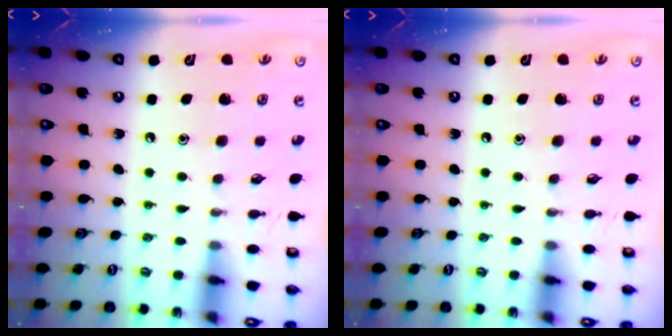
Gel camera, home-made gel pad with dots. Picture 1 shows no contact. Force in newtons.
{"total": 0.0}